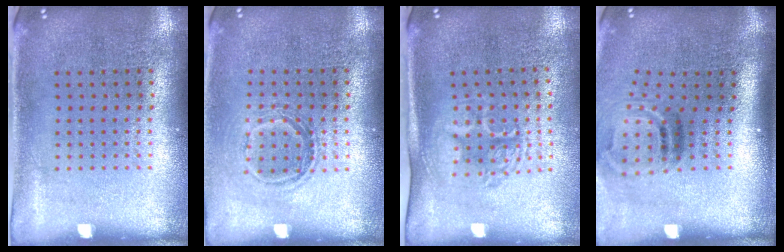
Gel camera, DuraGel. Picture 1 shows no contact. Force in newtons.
{"total": 1.1, "press": 1.0, "slide": 0.6}
{"total": 1.7, "press": 1.4, "slide": 1.0}
{"total": 2.0, "press": 1.3, "slide": 1.6}